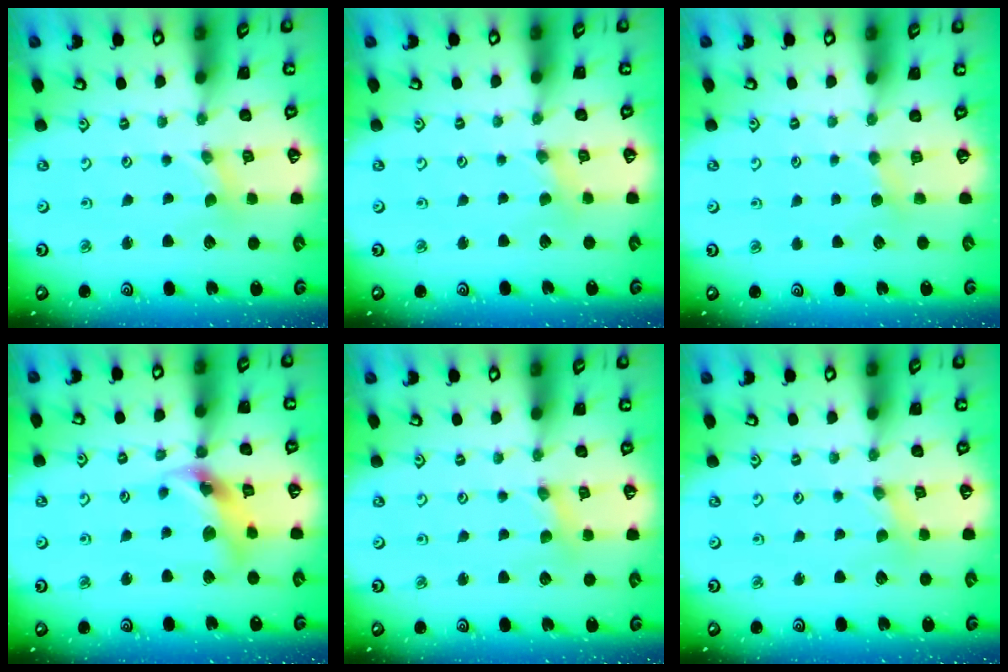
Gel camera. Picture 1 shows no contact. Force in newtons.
{"total": 1.4, "press": 1.4, "slide": 0.3}
{"total": 3.0, "press": 3.0, "slide": 0.4}
{"total": 13.5, "press": 13.3, "slide": 1.8}
{"total": 1.4, "press": 1.4, "slide": 0.3}
{"total": 0.0}